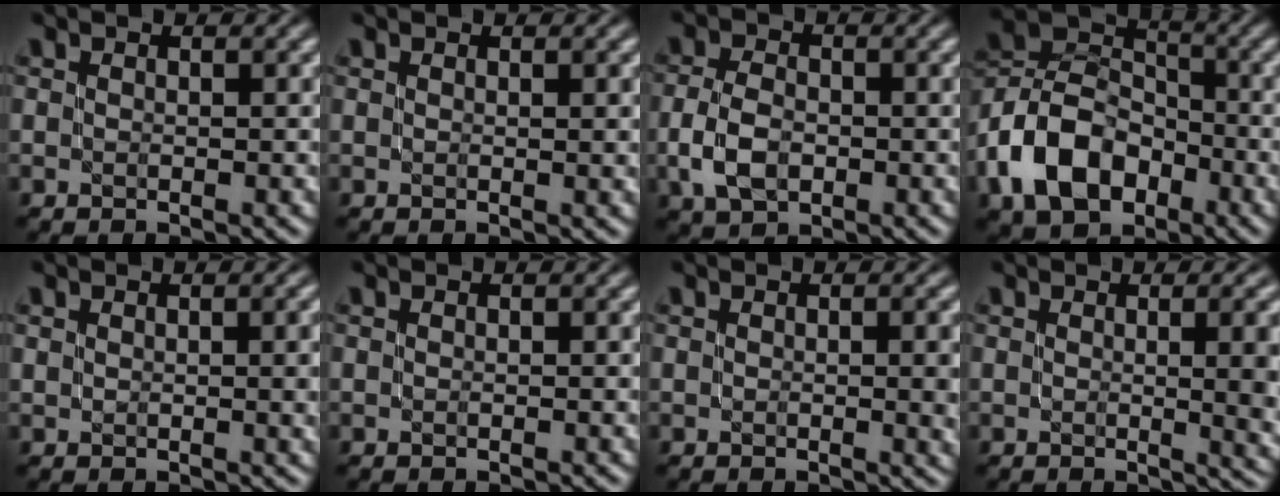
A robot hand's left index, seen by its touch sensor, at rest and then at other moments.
{"total": 0.7, "force": [0.3, 0.0, 0.7], "torque": [-0.009, 0.000, 0.006]}
{"total": 4.0, "force": [-1.1, 2.6, 2.8], "torque": [-0.064, -0.001, -0.024]}
{"total": 9.5, "force": [-4.1, 6.6, 5.4], "torque": [-0.106, 0.010, -0.095]}
{"total": 2.8, "force": [0.8, 1.0, 2.5], "torque": [-0.033, 0.003, 0.016]}
{"total": 0.0}
{"total": 2.4, "force": [0.1, 0.5, 2.3], "torque": [-0.032, -0.002, 0.003]}
{"total": 6.8, "force": [0.6, 2.6, 6.3], "torque": [-0.042, 0.001, 0.016]}